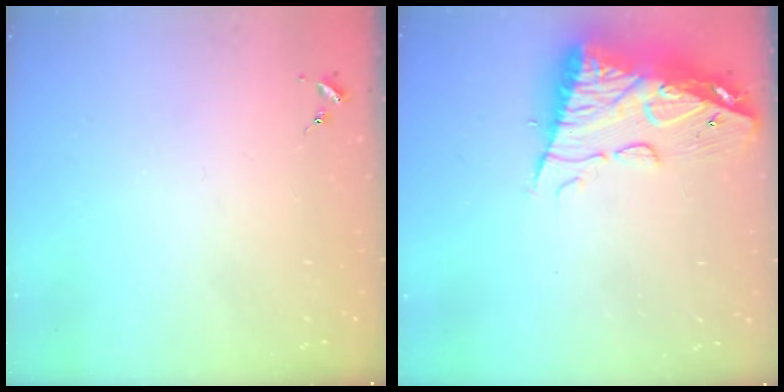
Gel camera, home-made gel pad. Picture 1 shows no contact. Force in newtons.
{"total": 14.9, "press": 14.8, "slide": 1.2}